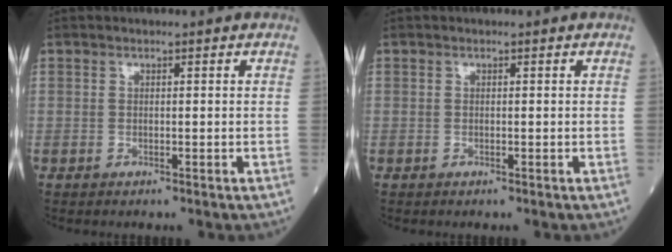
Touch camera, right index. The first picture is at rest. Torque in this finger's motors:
{"motor_torque": [0.06, 0.02, 0.02, -0.01]}